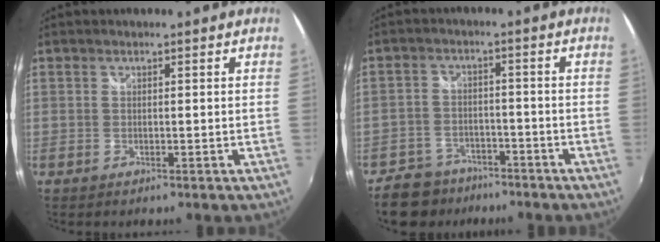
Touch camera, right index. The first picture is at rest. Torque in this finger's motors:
{"motor_torque": [0.44, -0.26, 0.16, 0.00]}